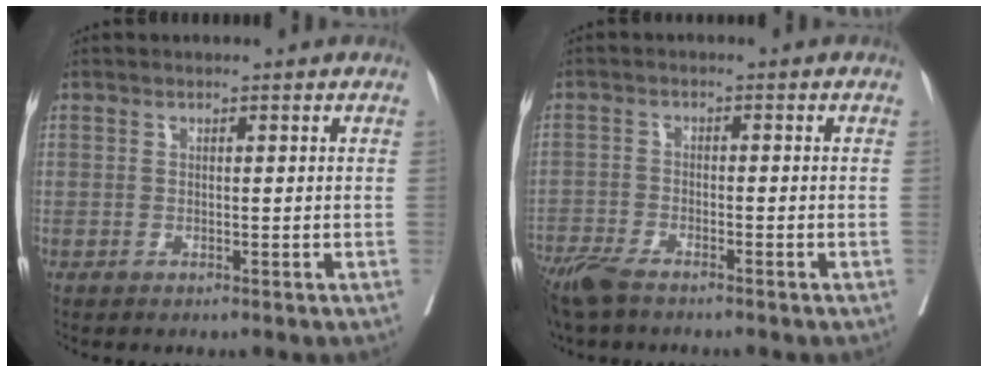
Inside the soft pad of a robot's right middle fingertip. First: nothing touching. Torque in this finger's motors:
{"motor_torque": [1.04, -1.10, 0.40, 0.15]}